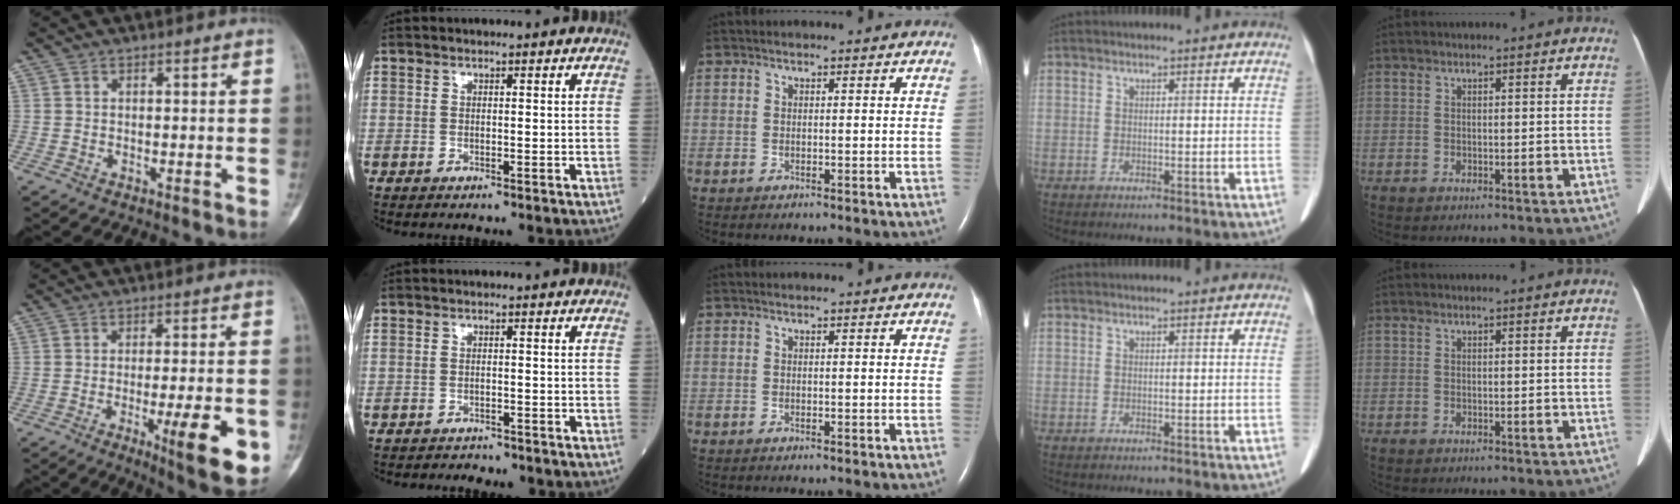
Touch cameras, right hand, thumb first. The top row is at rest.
{"thumb": {"total": 12.4, "force": [-4.1, 2.5, 11.4], "torque": [-0.154, -0.010, -0.051]}, "index": {"total": 2.2, "force": [-1.9, 1.1, 0.1], "torque": [-0.010, -0.001, -0.027]}}